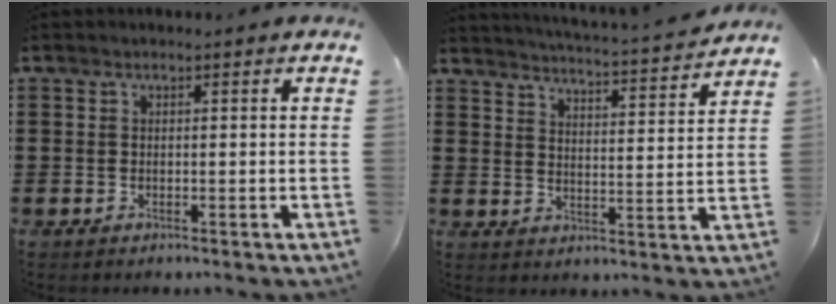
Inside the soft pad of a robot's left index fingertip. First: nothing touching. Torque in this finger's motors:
{"motor_torque": [0.56, 0.51, 0.49, 0.11]}